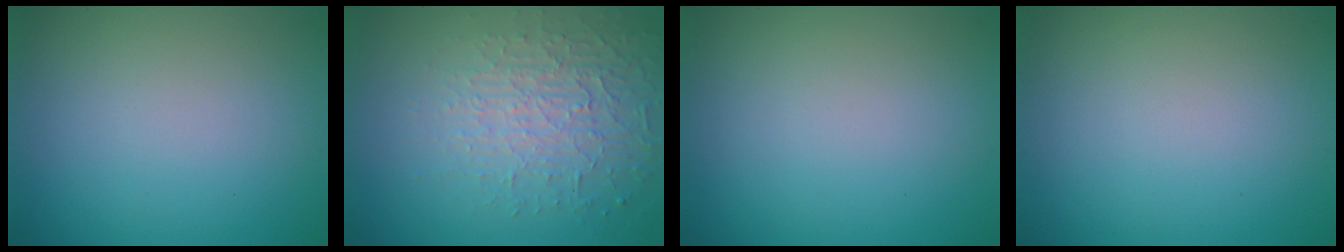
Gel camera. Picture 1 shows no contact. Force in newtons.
{"total": 3.7, "press": 3.3, "slide": 1.7}
{"total": 0.0}
{"total": 0.0}